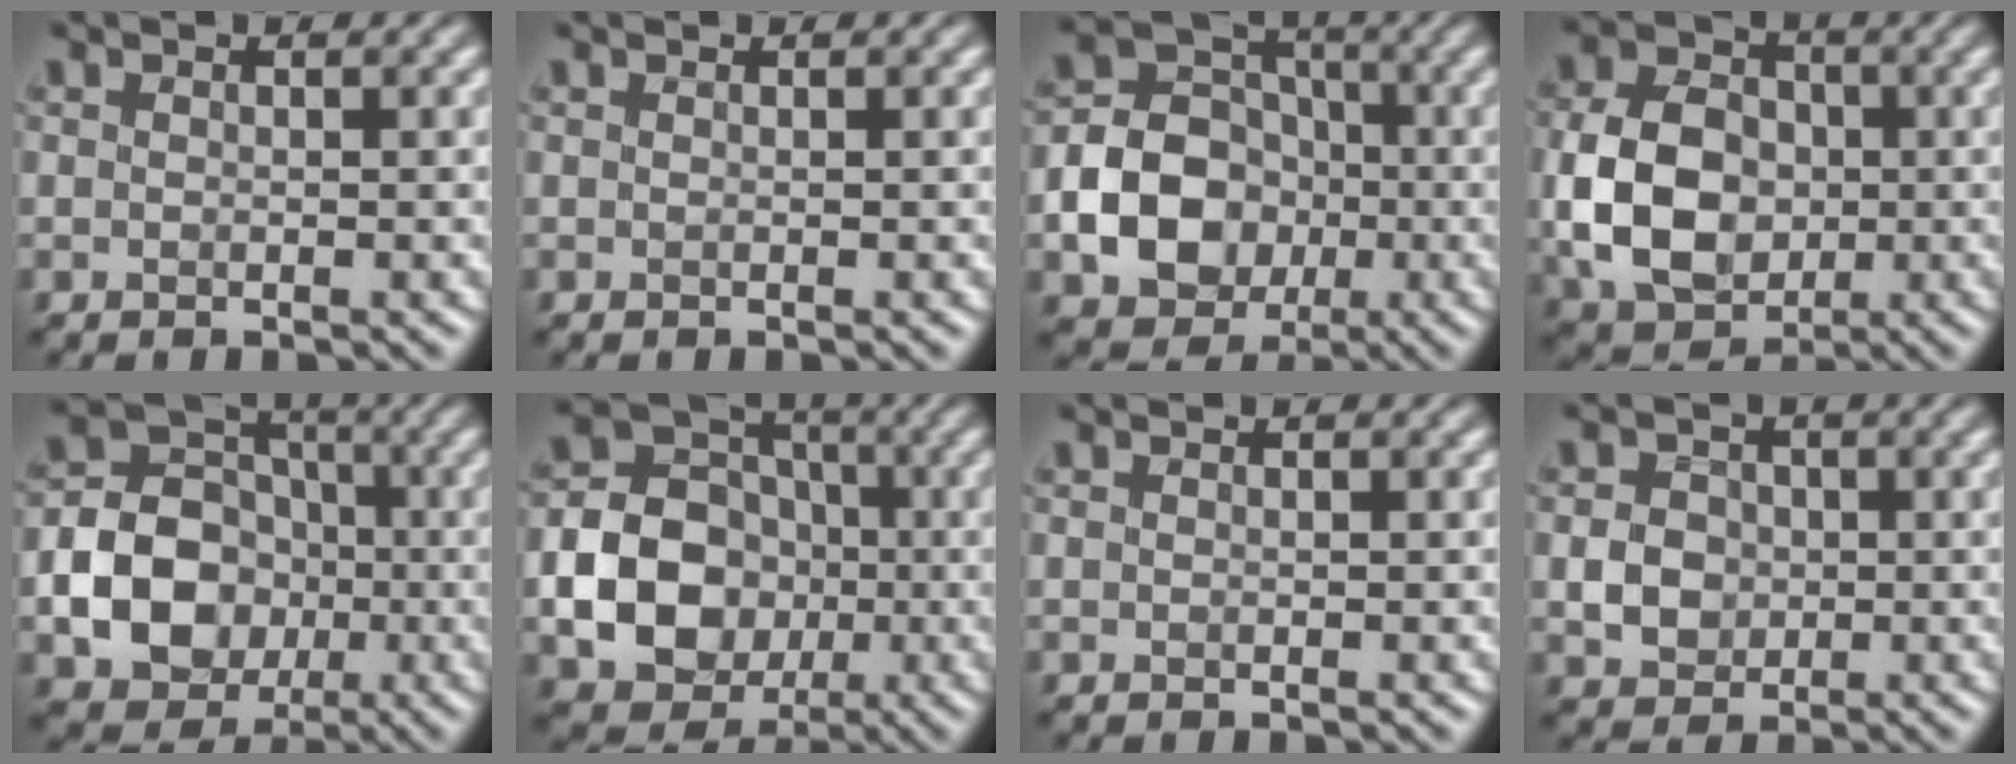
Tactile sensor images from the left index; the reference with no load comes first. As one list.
[{"total": 0.0}, {"total": 8.0, "force": [-2.2, 6.4, 4.4], "torque": [-0.067, 0.001, -0.050]}, {"total": 8.3, "force": [-1.0, 6.3, 5.3], "torque": [-0.115, 0.005, -0.024]}, {"total": 8.9, "force": [-2.2, 7.2, 4.8], "torque": [-0.073, -0.004, -0.056]}, {"total": 10.5, "force": [-2.2, 8.8, 5.2], "torque": [-0.078, -0.021, -0.062]}, {"total": 0.0}, {"total": 2.7, "force": [-0.4, 2.4, 1.2], "torque": [-0.020, 0.001, -0.008]}]